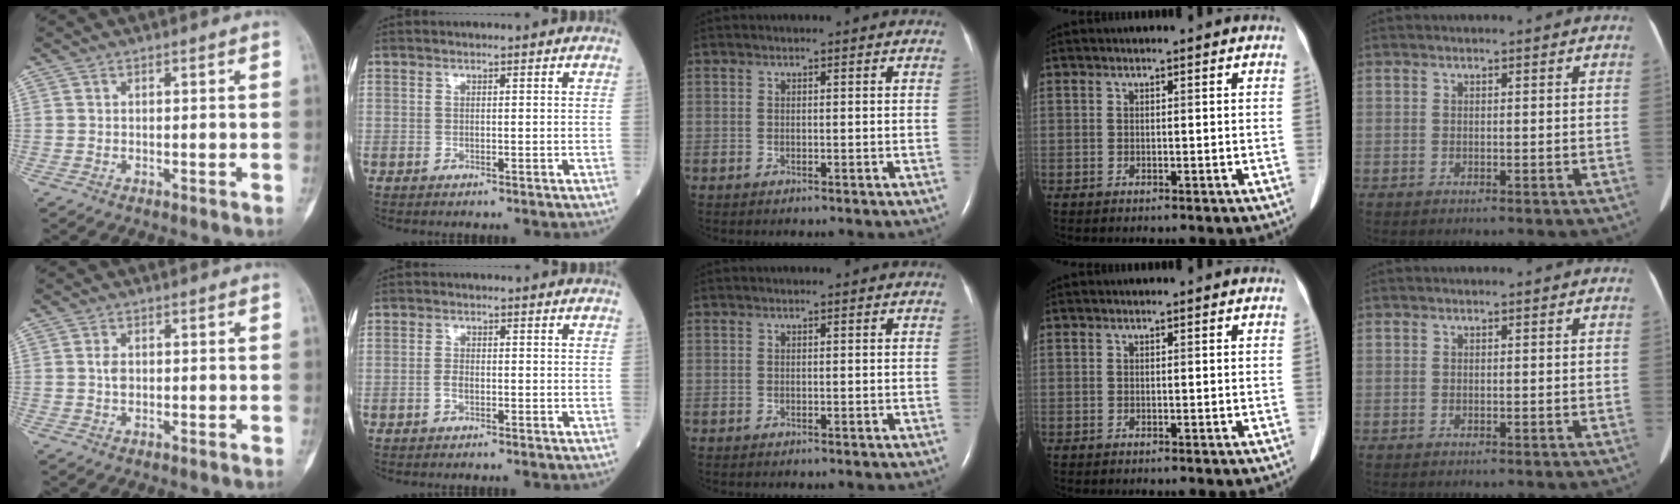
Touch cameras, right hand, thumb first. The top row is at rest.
{"thumb": {"total": 1.9, "force": [0.0, 1.3, 1.4], "torque": [-0.020, 0.003, -0.002]}, "index": {"total": 1.4, "force": [-0.6, 0.5, 1.1], "torque": [-0.024, 0.003, -0.010]}}